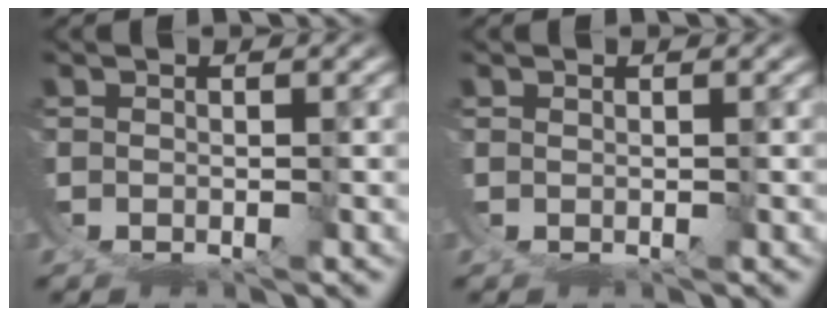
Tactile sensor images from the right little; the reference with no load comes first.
{"total": 0.6, "force": [0.6, -0.2, -0.1], "torque": [0.005, 0.002, 0.008]}